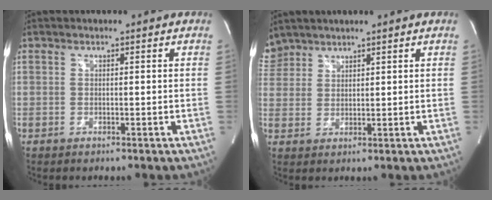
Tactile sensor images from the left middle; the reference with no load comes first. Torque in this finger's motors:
{"motor_torque": [0.90, -0.97, 0.12, 0.00]}